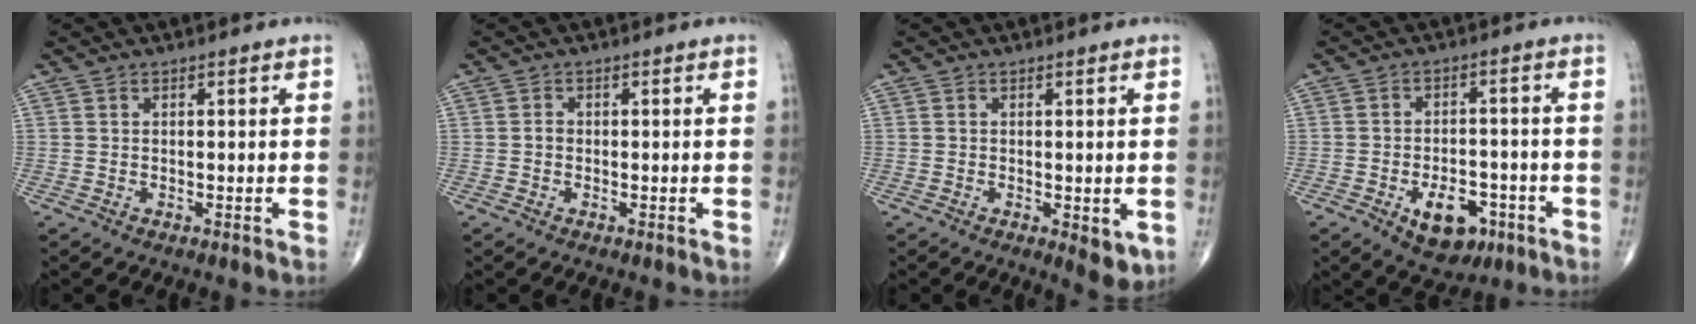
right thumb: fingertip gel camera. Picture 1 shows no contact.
{"total": 1.1, "force": [-0.3, 0.9, 0.6], "torque": [-0.005, 0.003, -0.007]}
{"total": 4.3, "force": [-1.0, 2.0, 3.7], "torque": [-0.040, -0.009, -0.010]}
{"total": 9.4, "force": [-4.2, 5.7, 6.2], "torque": [-0.068, 0.023, -0.055]}